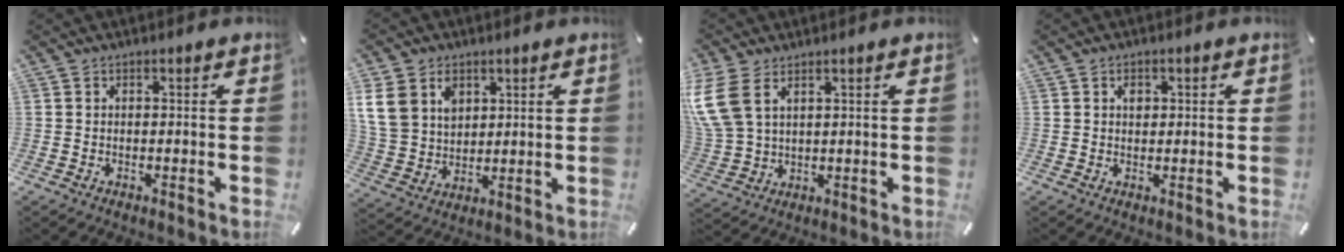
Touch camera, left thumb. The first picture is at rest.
{"total": 10.7, "force": [4.9, 8.4, 4.3], "torque": [-0.107, -0.013, 0.090]}
{"total": 8.7, "force": [4.6, 5.4, 5.0], "torque": [-0.134, -0.012, 0.088]}
{"total": 1.8, "force": [0.5, 1.4, 1.0], "torque": [-0.006, 0.000, 0.004]}